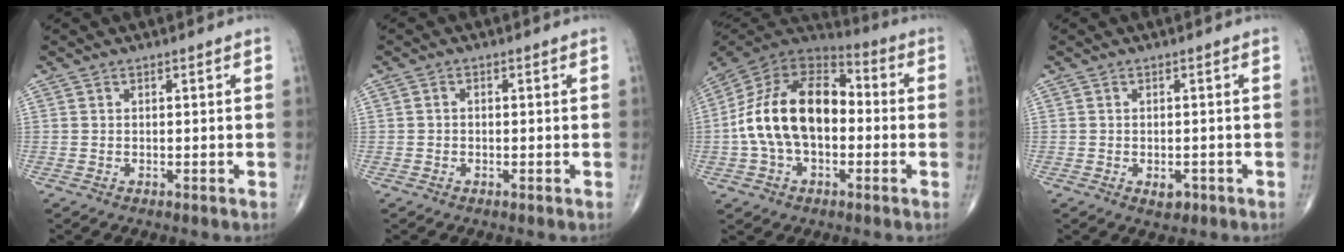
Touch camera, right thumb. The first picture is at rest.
{"total": 0.8, "force": [-0.2, 0.7, 0.5], "torque": [-0.005, 0.003, -0.006]}
{"total": 19.7, "force": [-1.1, 12.3, 15.4], "torque": [-0.271, 0.042, -0.028]}
{"total": 2.4, "force": [-1.0, 1.5, 1.6], "torque": [-0.015, 0.002, -0.010]}